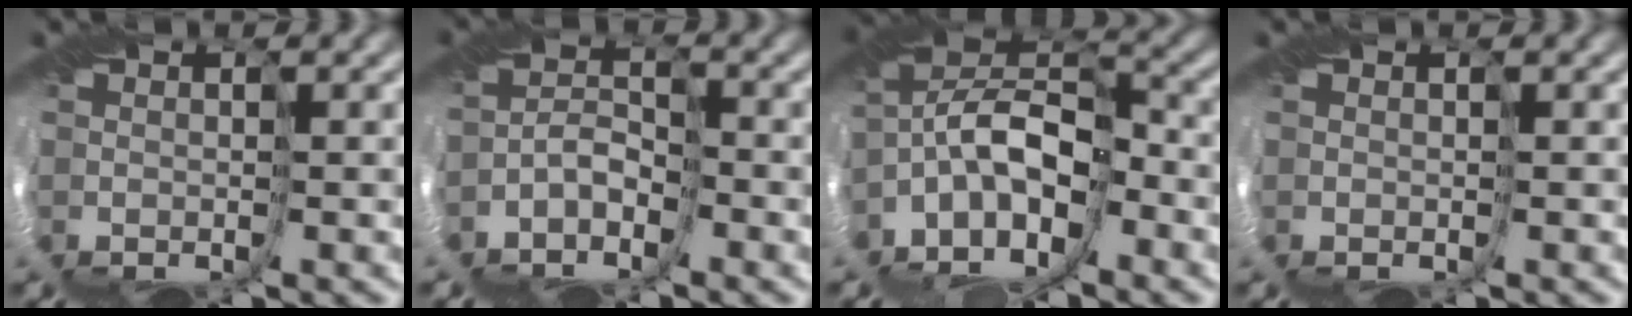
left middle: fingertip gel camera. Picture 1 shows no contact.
{"total": 2.9, "force": [-2.8, 0.4, 0.8], "torque": [-0.021, 0.002, -0.059]}
{"total": 8.0, "force": [-3.9, 3.4, 6.1], "torque": [-0.120, 0.015, -0.086]}
{"total": 0.0}